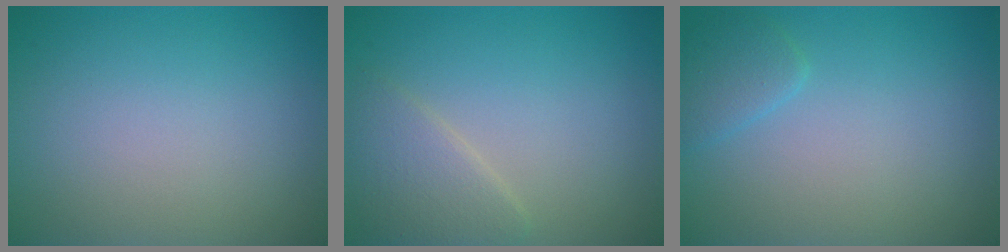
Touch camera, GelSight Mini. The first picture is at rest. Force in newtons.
{"total": 2.8, "press": 2.8, "slide": 0.3}
{"total": 1.6, "press": 1.6, "slide": 0.1}